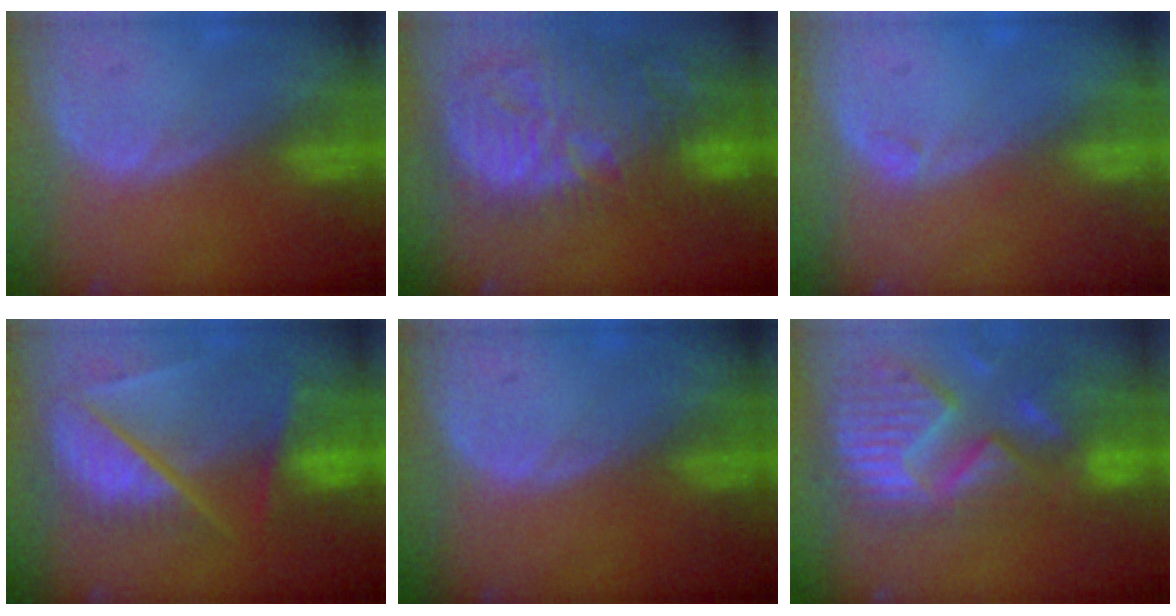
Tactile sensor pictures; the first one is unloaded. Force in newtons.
{"total": 14.8, "press": 12.8, "slide": 7.3}
{"total": 0.6, "press": 0.6, "slide": 0.2}
{"total": 10.1, "press": 8.6, "slide": 5.3}
{"total": 0.0}
{"total": 14.0, "press": 11.7, "slide": 7.8}